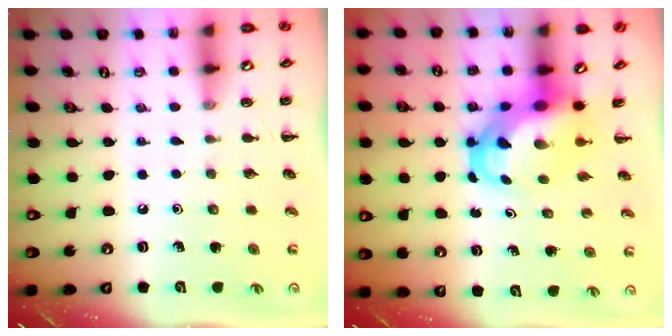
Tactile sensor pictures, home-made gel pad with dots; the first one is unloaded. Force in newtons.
{"total": 6.8, "press": 6.7, "slide": 1.1}